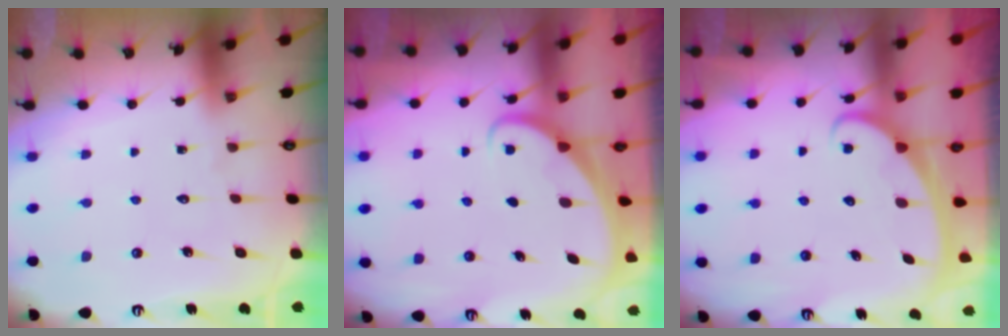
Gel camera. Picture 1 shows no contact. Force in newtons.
{"total": 1.8, "press": 1.8, "slide": 0.0}
{"total": 2.3, "press": 2.3, "slide": 0.4}